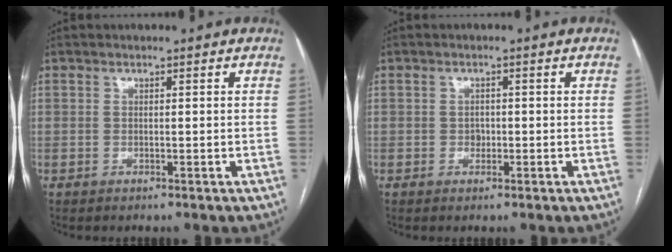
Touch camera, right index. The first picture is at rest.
{"total": 1.3, "force": [-0.2, 1.1, 0.7], "torque": [-0.009, 0.003, -0.002]}